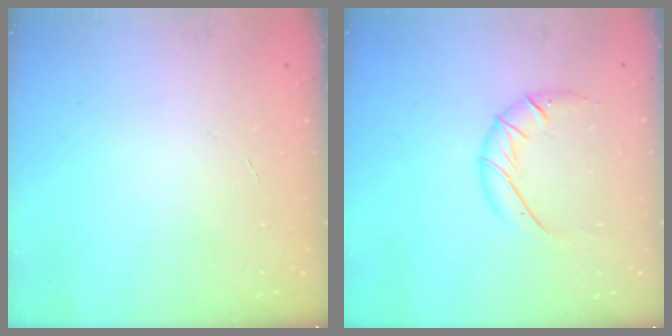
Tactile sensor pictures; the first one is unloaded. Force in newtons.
{"total": 10.3, "press": 10.3, "slide": 0.9}